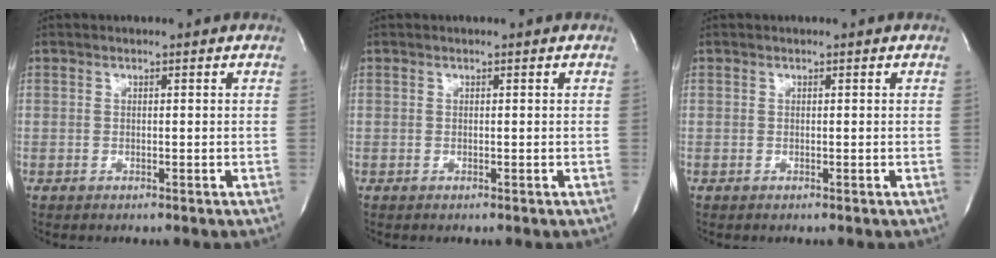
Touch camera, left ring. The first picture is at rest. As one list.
[{"total": 0.0}, {"total": 0.0}]